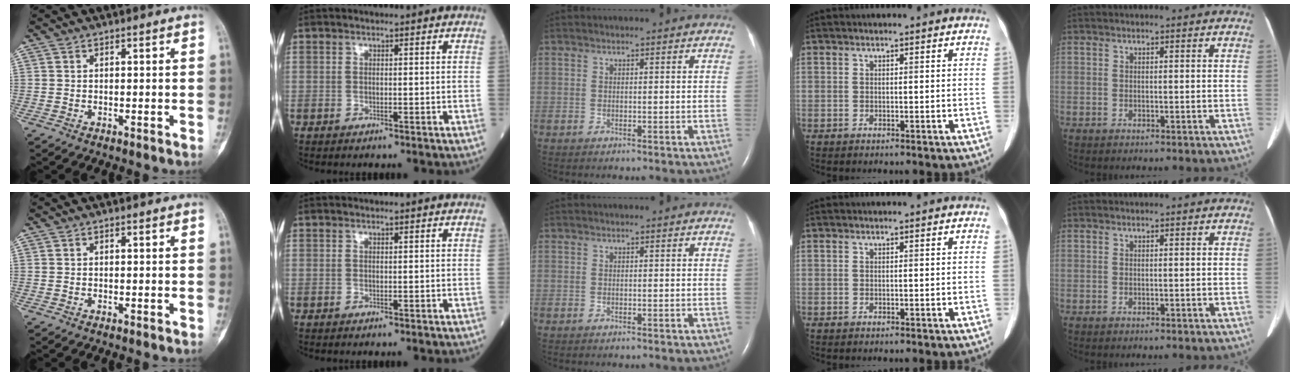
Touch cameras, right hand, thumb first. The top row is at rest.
{}